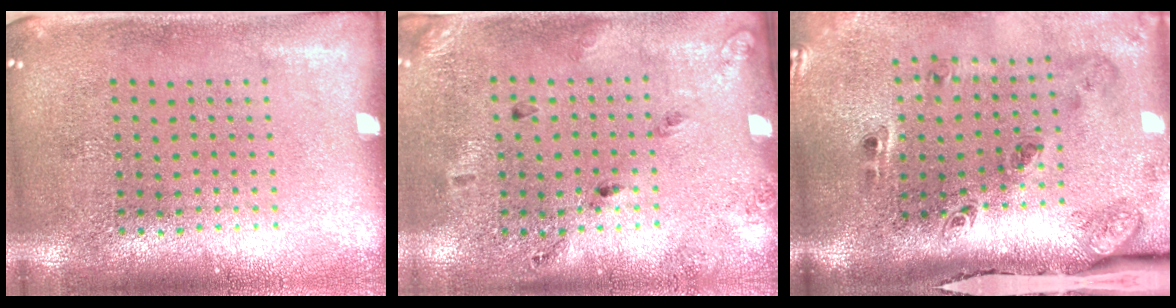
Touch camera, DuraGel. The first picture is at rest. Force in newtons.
{"total": 1.8, "press": 1.1, "slide": 1.5}
{"total": 3.5, "press": 2.2, "slide": 2.7}